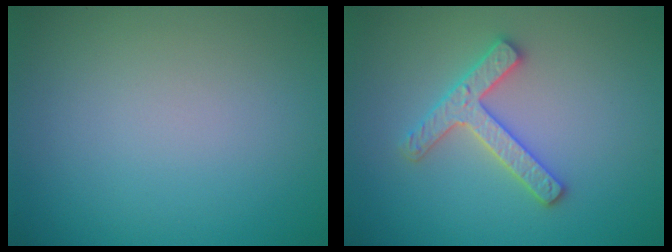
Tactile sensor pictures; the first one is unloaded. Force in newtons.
{"total": 2.8, "press": 2.8, "slide": 0.6}